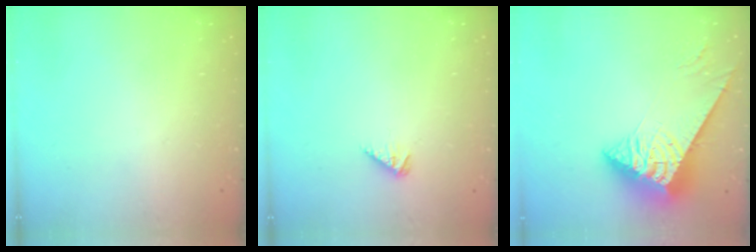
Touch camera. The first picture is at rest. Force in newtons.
{"total": 2.2, "press": 2.2, "slide": 0.4}
{"total": 8.2, "press": 8.2, "slide": 0.4}